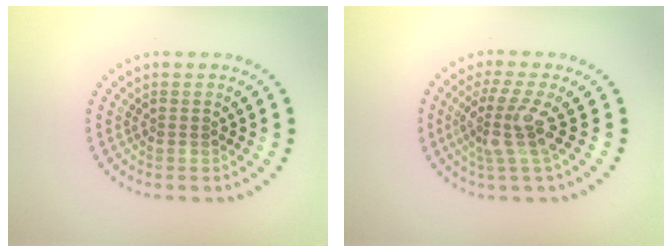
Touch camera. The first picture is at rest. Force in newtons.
{"total": 3.6, "press": 2.6, "slide": 2.5}